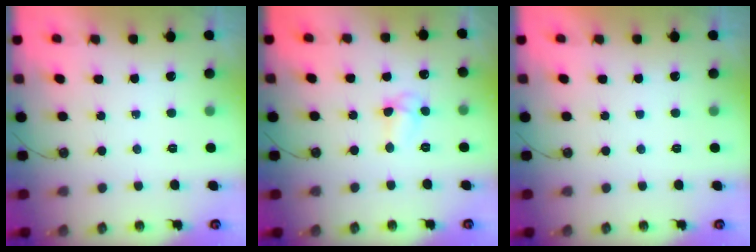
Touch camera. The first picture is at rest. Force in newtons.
{"total": 6.7, "press": 6.7, "slide": 0.7}
{"total": 0.0}